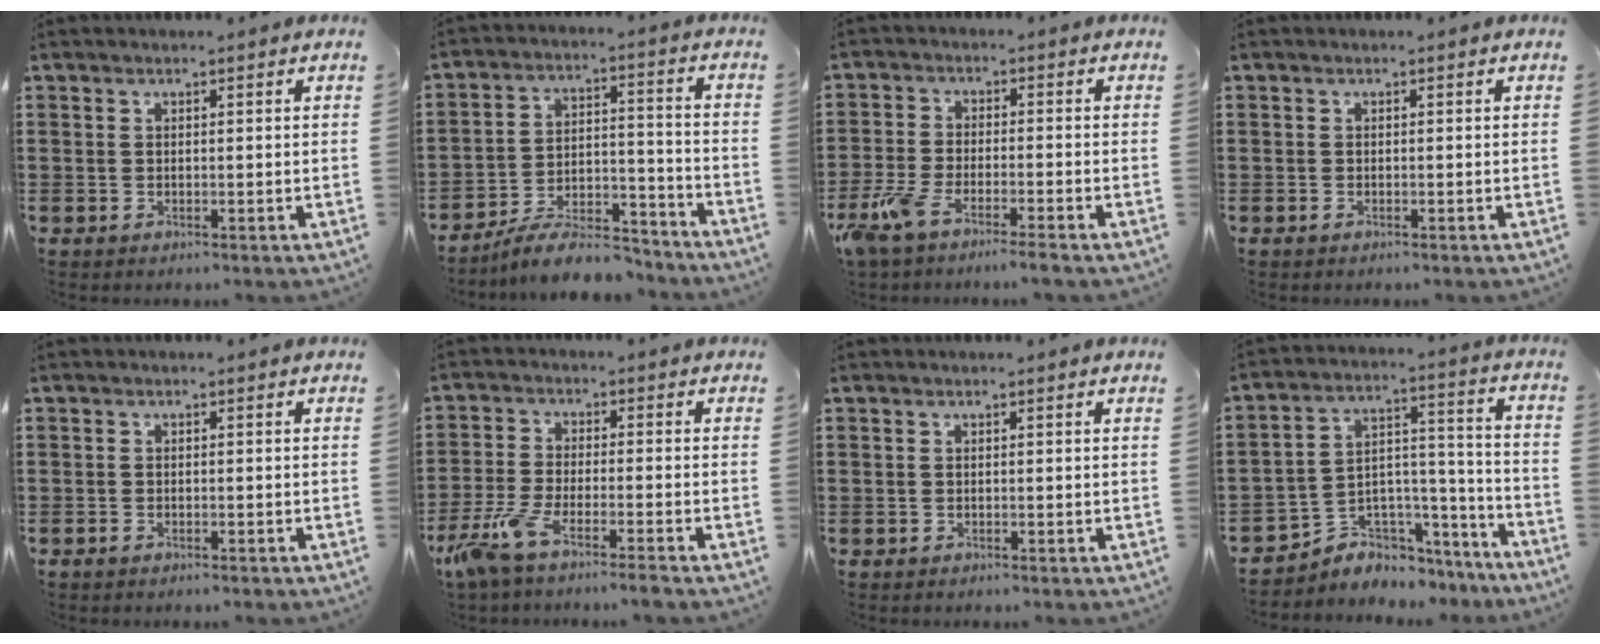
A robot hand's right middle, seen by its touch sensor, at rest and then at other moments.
{"total": 9.3, "force": [-8.4, 2.2, 3.3], "torque": [-0.048, 0.031, -0.155]}
{"total": 5.4, "force": [-4.4, 0.5, 3.0], "torque": [-0.084, -0.018, -0.088]}
{"total": 0.0}
{"total": 0.7, "force": [-0.6, 0.2, 0.3], "torque": [-0.009, -0.003, -0.010]}
{"total": 6.4, "force": [-5.0, 0.3, 3.8], "torque": [-0.109, -0.023, -0.102]}
{"total": 0.0}
{"total": 4.3, "force": [-3.4, 2.6, -0.2], "torque": [-0.008, -0.001, -0.067]}